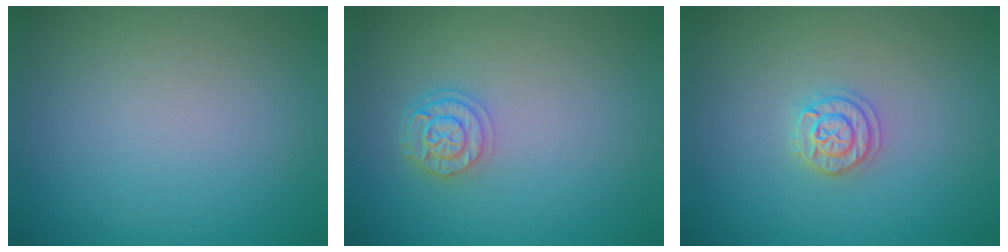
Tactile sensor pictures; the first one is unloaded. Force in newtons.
{"total": 2.3, "press": 1.9, "slide": 1.3}
{"total": 1.9, "press": 1.8, "slide": 0.3}